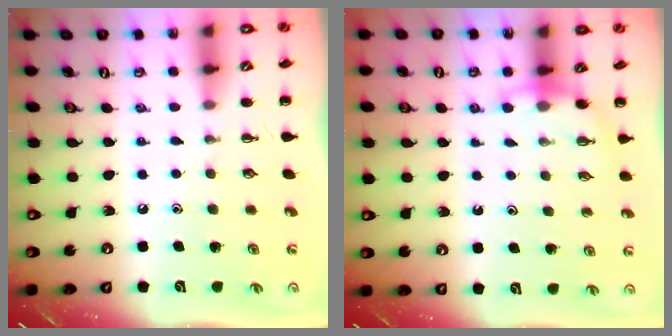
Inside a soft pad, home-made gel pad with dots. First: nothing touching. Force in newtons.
{"total": 3.7, "press": 3.6, "slide": 0.9}